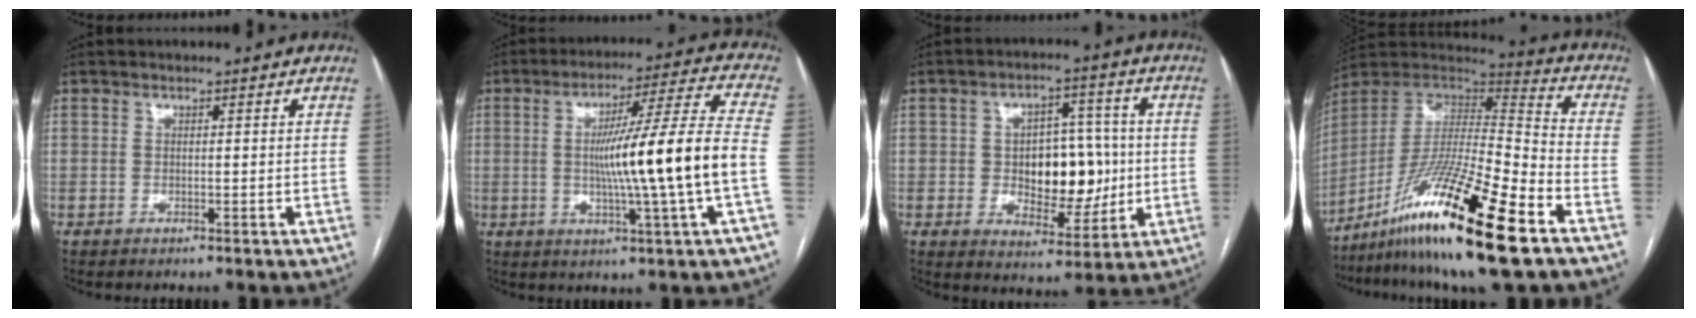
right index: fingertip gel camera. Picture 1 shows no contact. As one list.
[{"total": 15.8, "force": [-1.7, -1.7, 15.6], "torque": [-0.252, 0.000, -0.031]}, {"total": 11.6, "force": [-0.3, 6.7, 9.4], "torque": [-0.137, 0.018, 0.008]}, {"total": 22.3, "force": [-13.2, 1.4, 18.0], "torque": [-0.327, -0.027, -0.236]}]